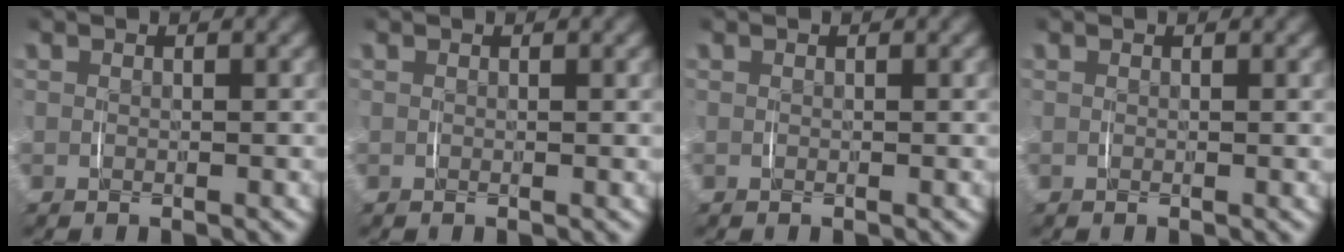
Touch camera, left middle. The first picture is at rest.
{"total": 0.0}
{"total": 0.0}
{"total": 0.0}